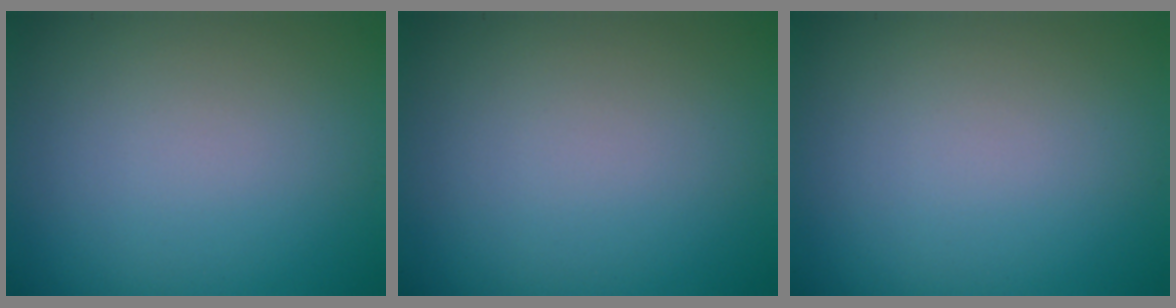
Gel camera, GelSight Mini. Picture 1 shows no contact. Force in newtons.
{"total": 0.0}
{"total": 0.0}